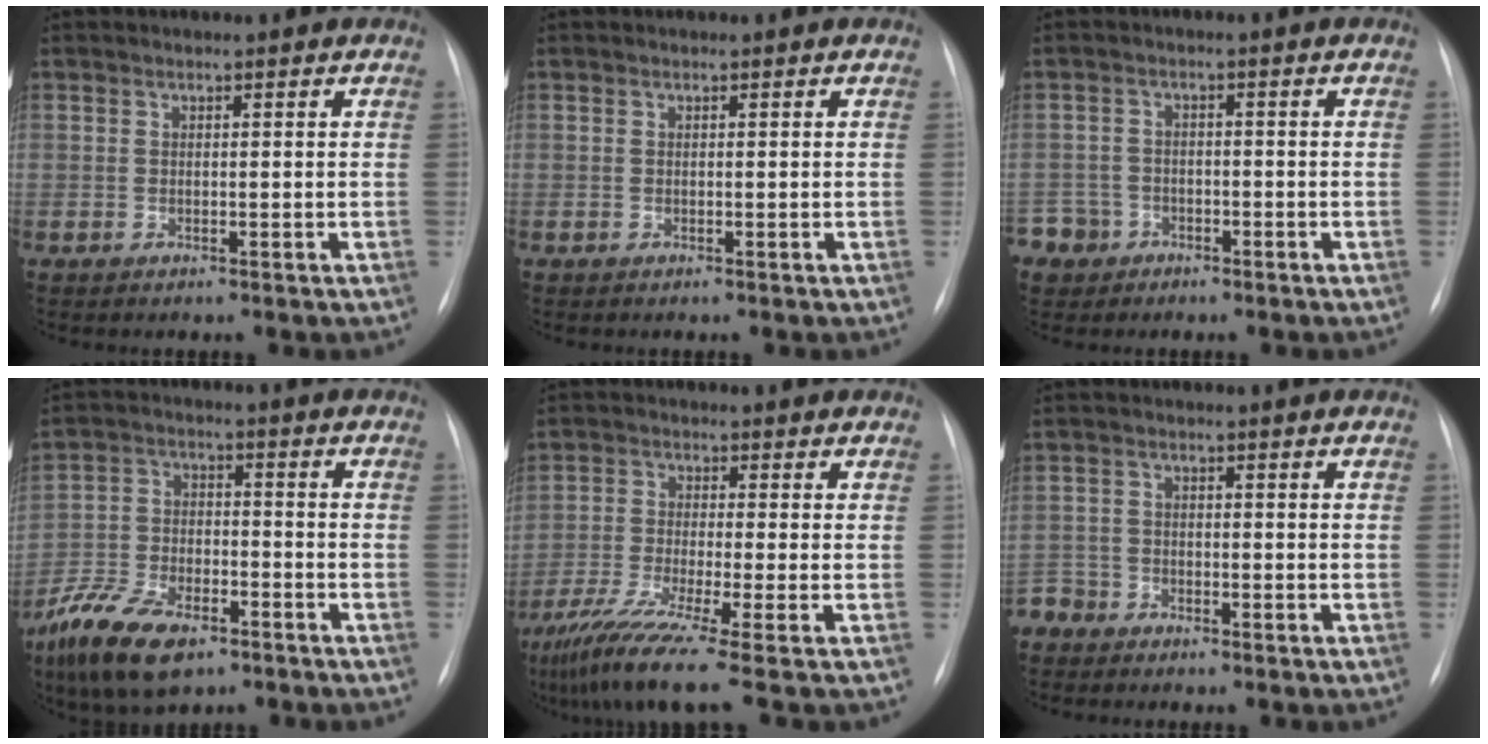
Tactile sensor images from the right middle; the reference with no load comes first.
{"total": 0.0}
{"total": 4.6, "force": [-2.7, 3.7, -0.6], "torque": [0.015, 0.010, -0.047]}
{"total": 11.4, "force": [-7.2, 4.8, 7.3], "torque": [-0.150, -0.014, -0.134]}
{"total": 10.2, "force": [-7.1, -1.8, 7.1], "torque": [-0.127, -0.039, -0.123]}
{"total": 3.6, "force": [-3.0, 1.8, -0.6], "torque": [0.015, 0.000, -0.065]}